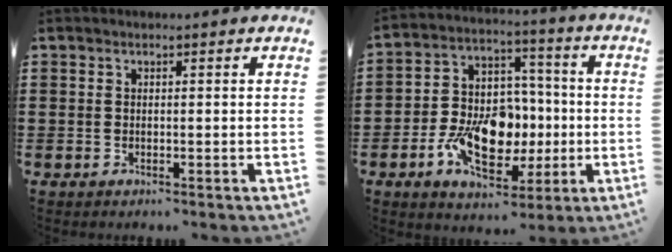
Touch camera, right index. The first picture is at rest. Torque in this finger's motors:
{"motor_torque": [2.14, 0.00, 1.05, 0.21]}